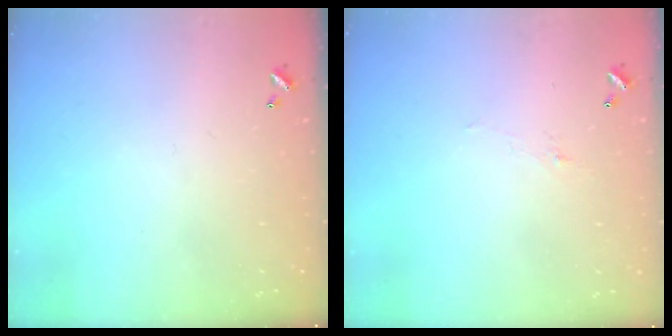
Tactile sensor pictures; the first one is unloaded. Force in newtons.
{"total": 0.8, "press": 0.5, "slide": 0.6}